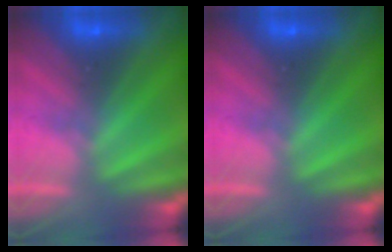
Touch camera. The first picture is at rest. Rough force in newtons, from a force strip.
{"total": 0.0}